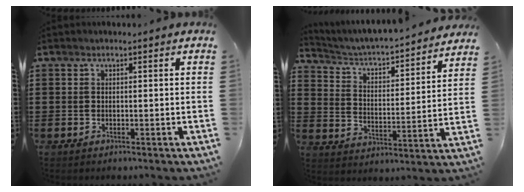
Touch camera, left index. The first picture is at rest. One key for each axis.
{"total": 3.5, "fx": 3.3, "fy": 0.3, "fz": 1.1, "tx": -0.040, "ty": -0.033, "tz": 0.045}